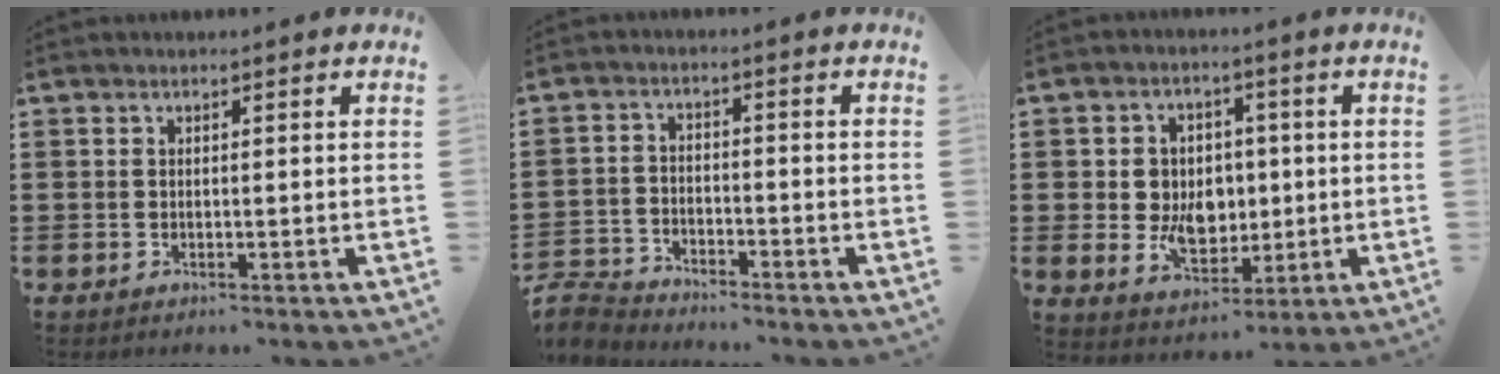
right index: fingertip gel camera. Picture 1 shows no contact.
{"total": 4.2, "force": [-4.1, 0.8, 0.2], "torque": [-0.030, -0.006, -0.092]}
{"total": 7.1, "force": [0.0, 5.7, 4.1], "torque": [-0.069, 0.009, -0.002]}